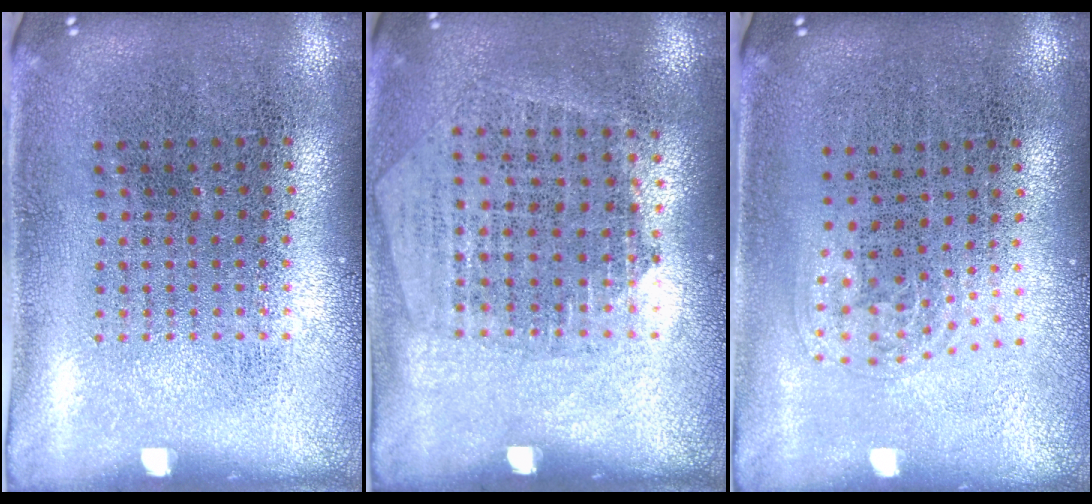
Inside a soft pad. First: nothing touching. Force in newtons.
{"total": 1.3, "press": 1.1, "slide": 0.6}
{"total": 0.9, "press": 0.6, "slide": 0.7}